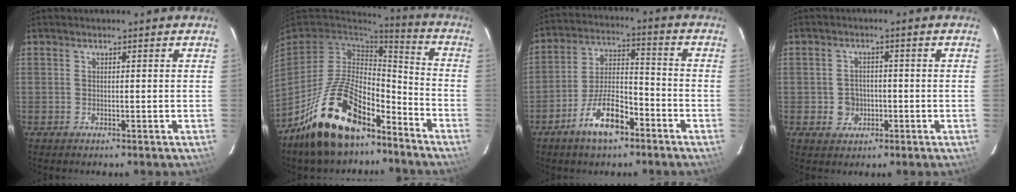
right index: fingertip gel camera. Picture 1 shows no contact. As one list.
[{"total": 20.7, "force": [-13.5, 9.5, 12.4], "torque": [-0.252, 0.008, -0.226]}, {"total": 10.6, "force": [-6.5, 4.3, 7.1], "torque": [-0.140, 0.016, -0.112]}, {"total": 3.7, "force": [-0.9, 3.5, 1.0], "torque": [-0.023, 0.010, -0.006]}]